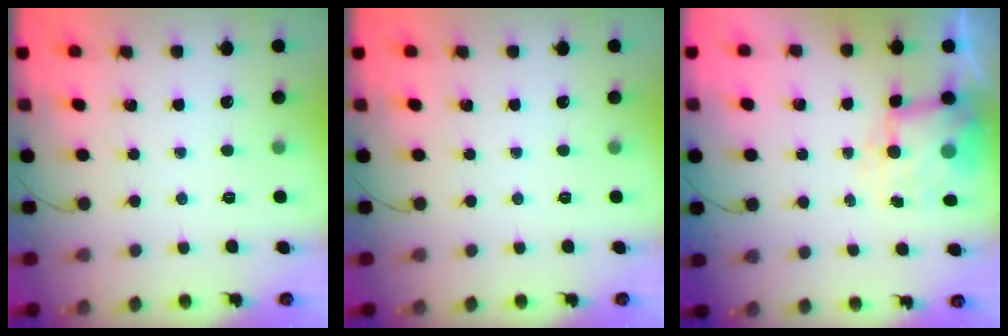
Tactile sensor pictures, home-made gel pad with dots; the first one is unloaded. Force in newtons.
{"total": 0.0}
{"total": 6.1, "press": 6.1, "slide": 0.3}